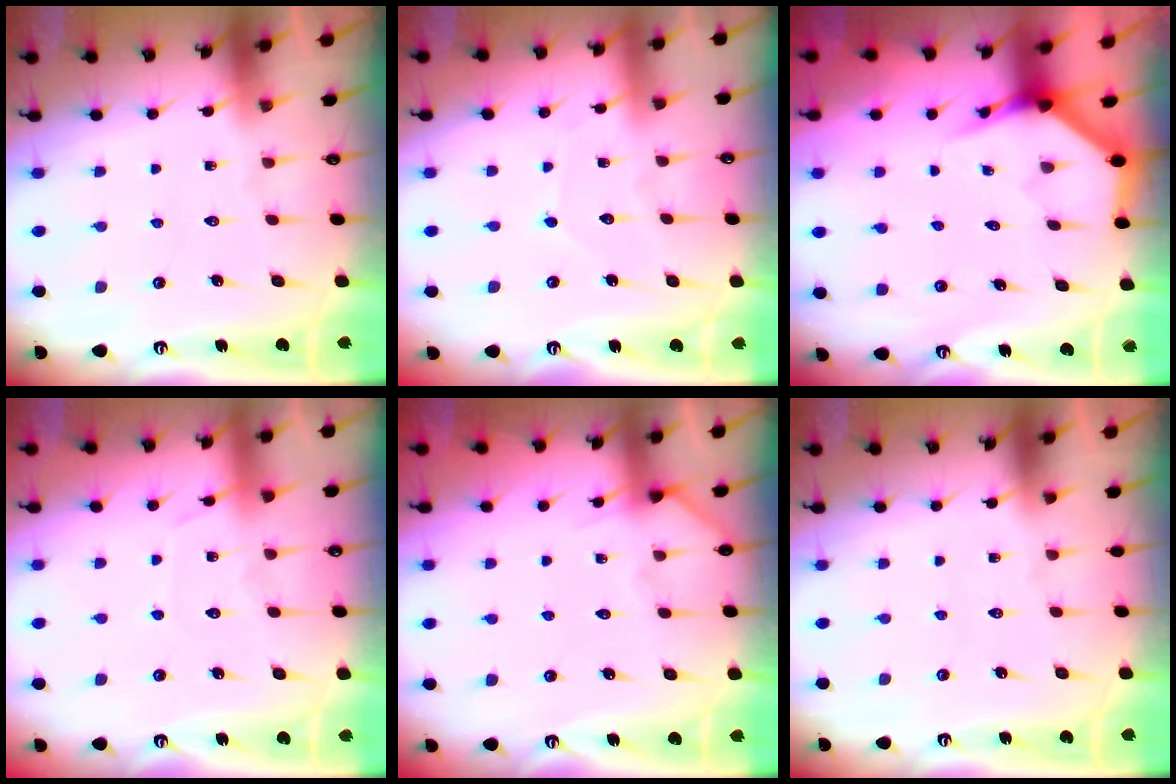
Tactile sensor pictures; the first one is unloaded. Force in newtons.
{"total": 3.2, "press": 3.2, "slide": 0.0}
{"total": 3.8, "press": 3.8, "slide": 0.2}
{"total": 6.4, "press": 6.4, "slide": 0.8}
{"total": 2.8, "press": 2.8, "slide": 0.2}
{"total": 0.0}